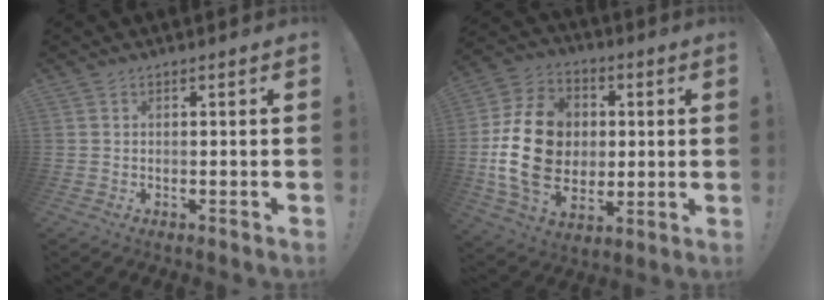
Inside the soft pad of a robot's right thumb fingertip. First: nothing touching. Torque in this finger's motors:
{"motor_torque": [1.37, 0.96, 1.61, -1.14, 0.55]}